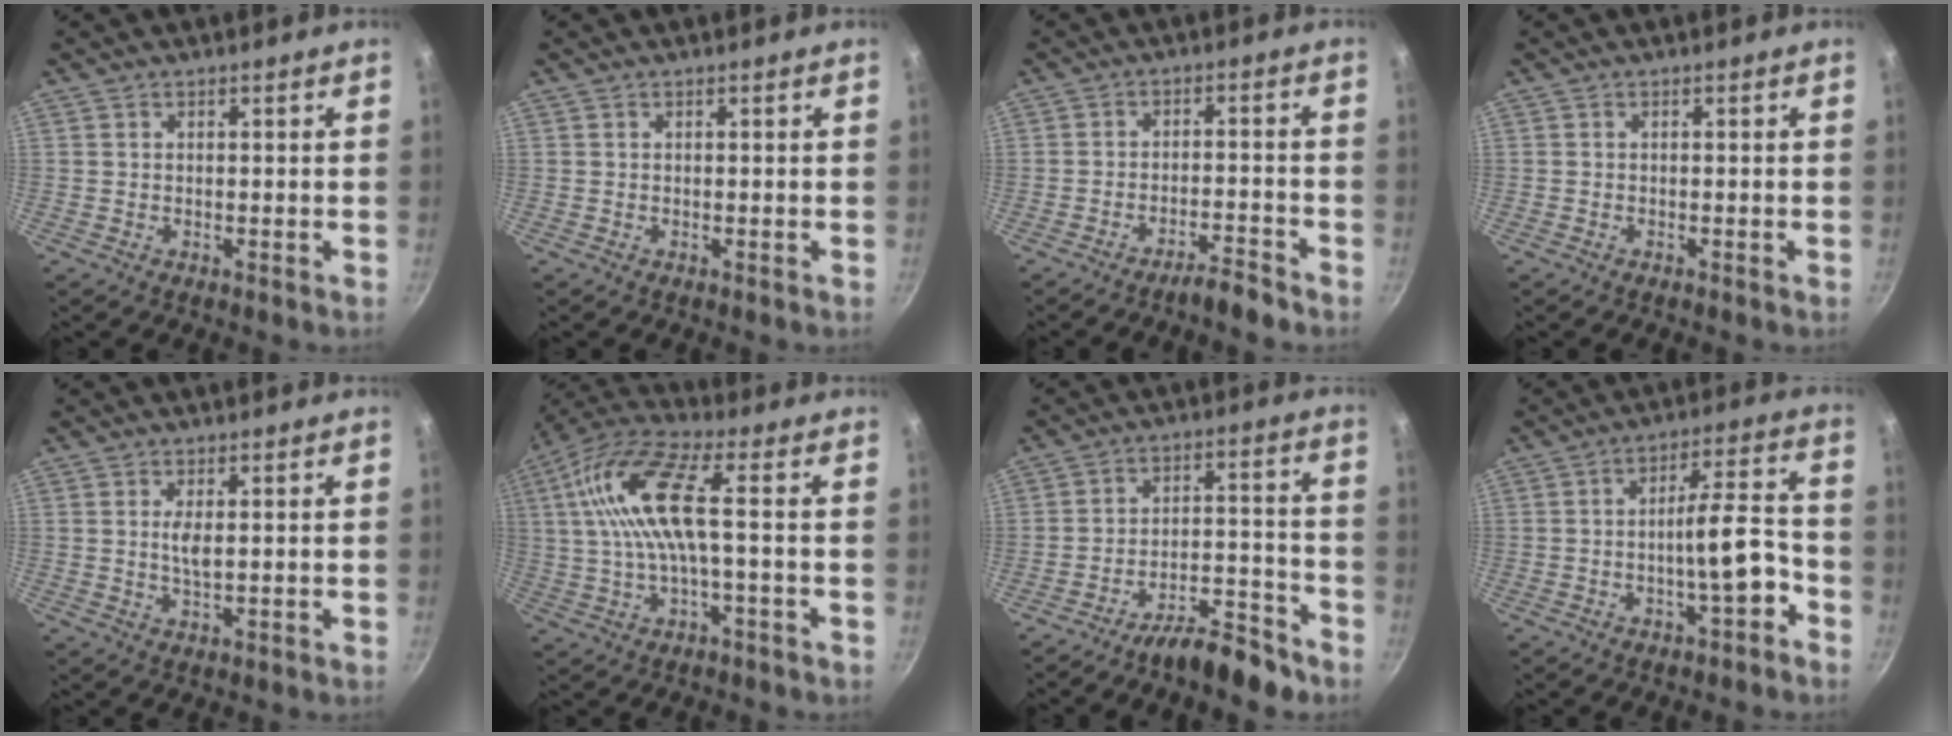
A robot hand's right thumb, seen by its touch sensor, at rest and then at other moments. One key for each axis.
{"total": 0.0}
{"total": 4.5, "fx": -3.8, "fy": 0.5, "fz": 2.3, "tx": -0.041, "ty": 0.035, "tz": -0.059}
{"total": 0.0}
{"total": 2.8, "fx": 0.6, "fy": 0.9, "fz": 2.6, "tx": -0.048, "ty": -0.005, "tz": 0.013}
{"total": 14.7, "fx": 1.4, "fy": 4.4, "fz": 13.9, "tx": -0.277, "ty": 0.026, "tz": 0.020}
{"total": 10.0, "fx": -7.9, "fy": 3.0, "fz": 5.3, "tx": -0.067, "ty": 0.079, "tz": -0.124}
{"total": 9.3, "fx": -4.0, "fy": 2.6, "fz": 8.0, "tx": -0.103, "ty": 0.051, "tz": -0.057}